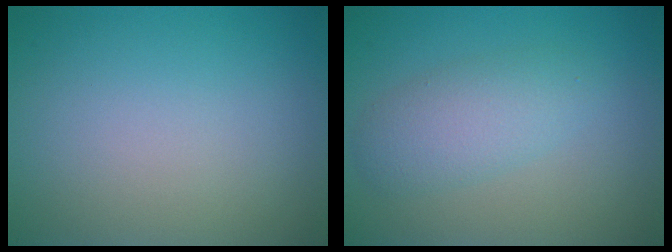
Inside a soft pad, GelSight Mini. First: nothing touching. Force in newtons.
{"total": 3.4, "press": 3.4, "slide": 0.1}